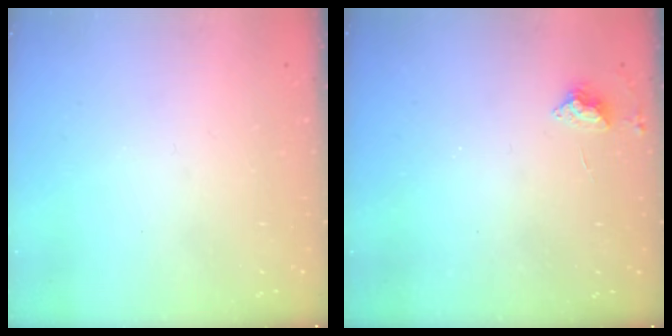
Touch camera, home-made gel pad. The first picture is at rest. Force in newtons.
{"total": 3.9, "press": 3.8, "slide": 0.6}